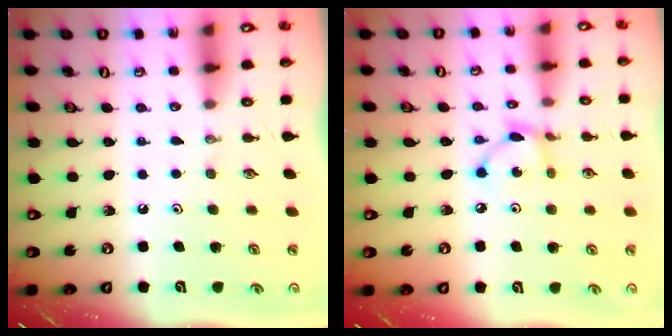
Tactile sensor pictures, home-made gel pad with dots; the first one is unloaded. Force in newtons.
{"total": 4.9, "press": 4.9, "slide": 0.1}